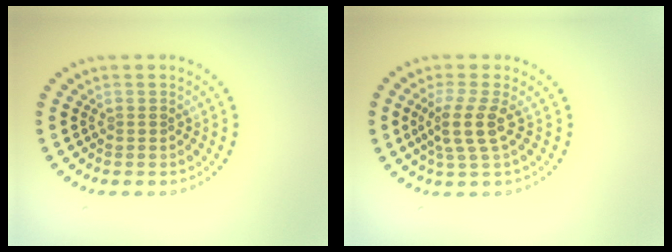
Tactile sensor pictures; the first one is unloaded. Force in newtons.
{"total": 3.1, "press": 2.5, "slide": 1.9}